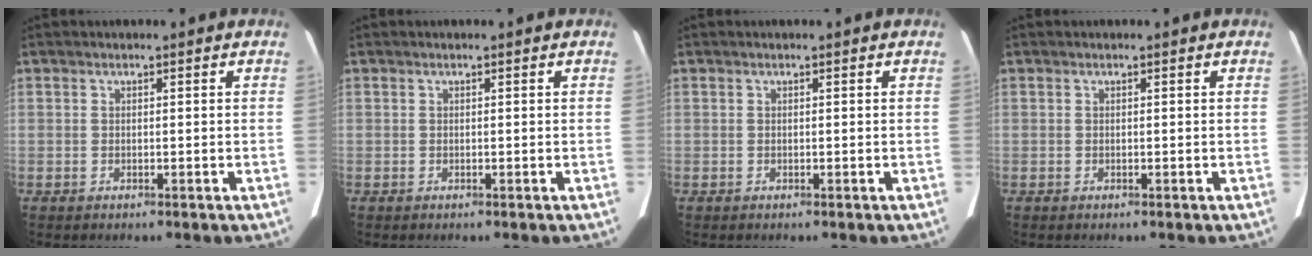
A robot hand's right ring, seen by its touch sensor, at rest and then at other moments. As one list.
[{"total": 0.0}, {"total": 0.0}, {"total": 0.0}]